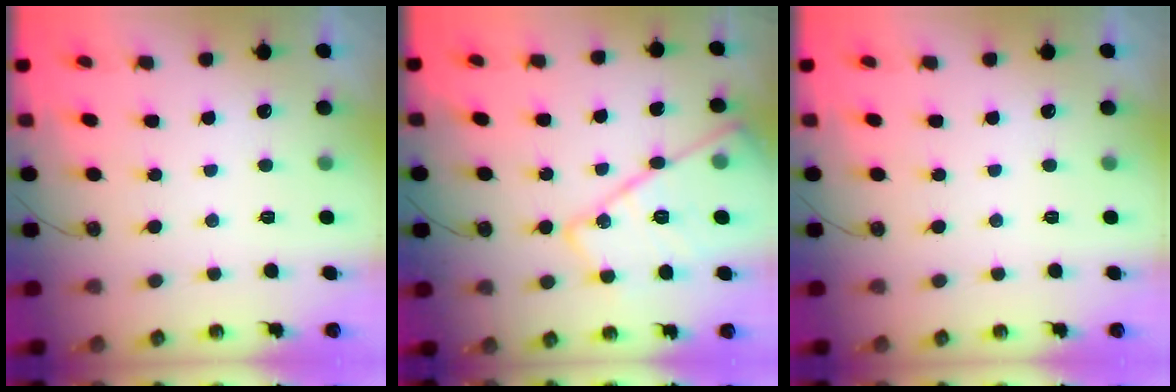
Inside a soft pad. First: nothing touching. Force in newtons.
{"total": 18.1, "press": 18.1, "slide": 1.4}
{"total": 0.0}